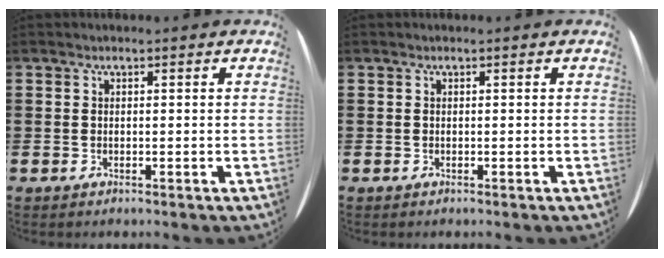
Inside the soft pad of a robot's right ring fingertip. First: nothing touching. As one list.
[{"total": 0.0}]